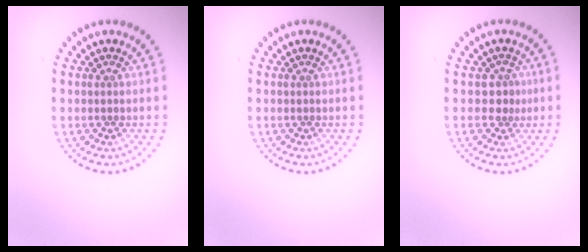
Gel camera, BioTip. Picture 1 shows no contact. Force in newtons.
{"total": 0.0}
{"total": 1.6, "press": 1.2, "slide": 1.1}